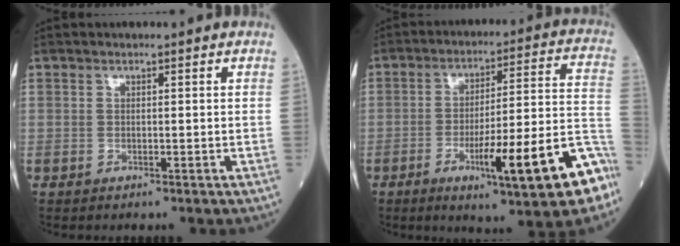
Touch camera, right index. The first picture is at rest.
{"total": 17.9, "force": [-8.2, 1.8, 15.7], "torque": [-0.189, 0.010, -0.111]}